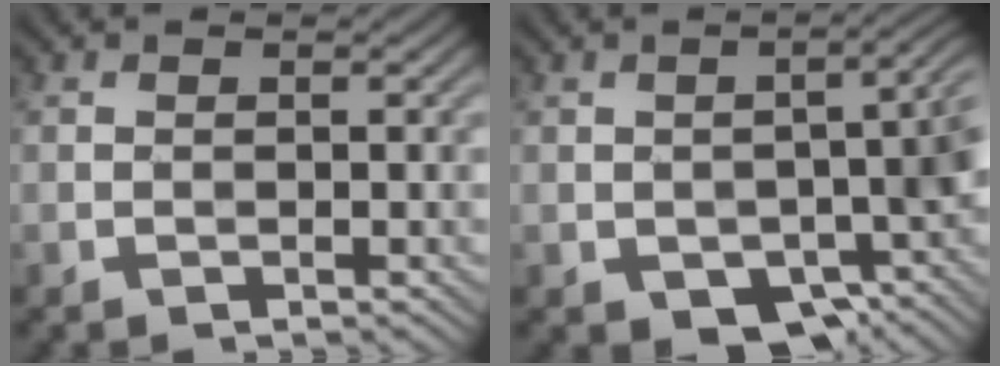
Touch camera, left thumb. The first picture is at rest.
{"total": 10.6, "force": [-4.2, 5.3, 8.1], "torque": [-0.107, -0.034, -0.047]}